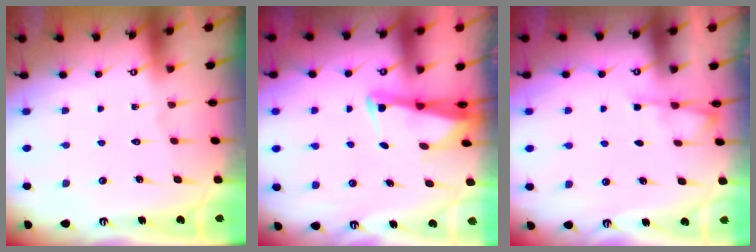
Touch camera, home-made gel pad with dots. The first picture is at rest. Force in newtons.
{"total": 2.4, "press": 2.4, "slide": 0.5}
{"total": 2.3, "press": 2.3, "slide": 0.4}